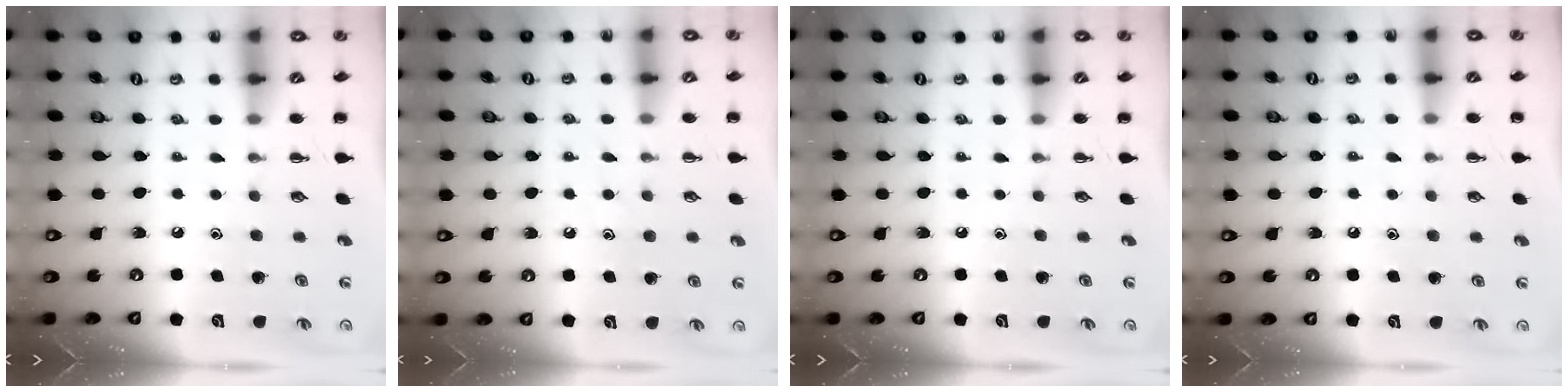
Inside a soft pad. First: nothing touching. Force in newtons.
{"total": 6.0, "press": 5.8, "slide": 1.2}
{"total": 0.0}
{"total": 7.0, "press": 6.8, "slide": 1.6}